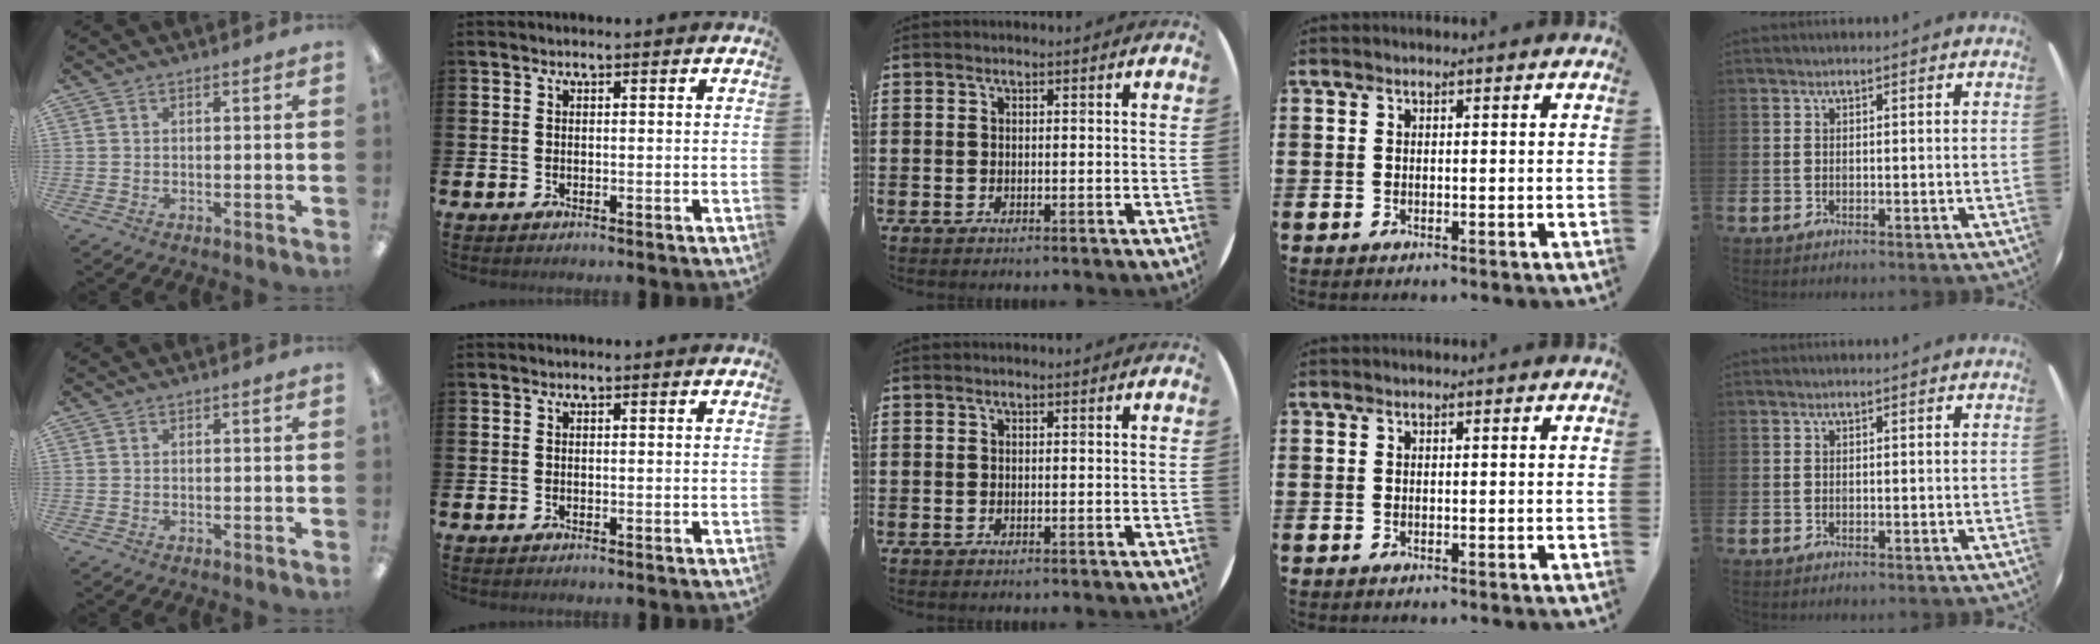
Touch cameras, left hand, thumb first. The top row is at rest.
{}